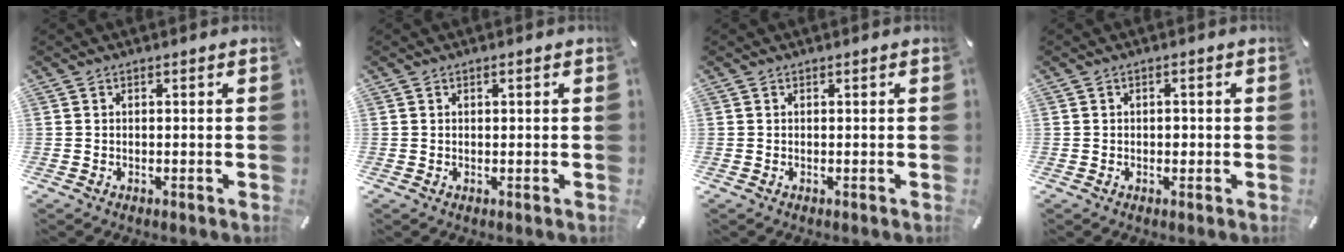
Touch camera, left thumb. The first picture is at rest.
{"total": 0.6, "force": [0.2, 0.2, 0.6], "torque": [-0.011, 0.003, 0.002]}
{"total": 0.0}
{"total": 1.5, "force": [-0.2, 1.0, 1.1], "torque": [-0.022, 0.004, -0.006]}